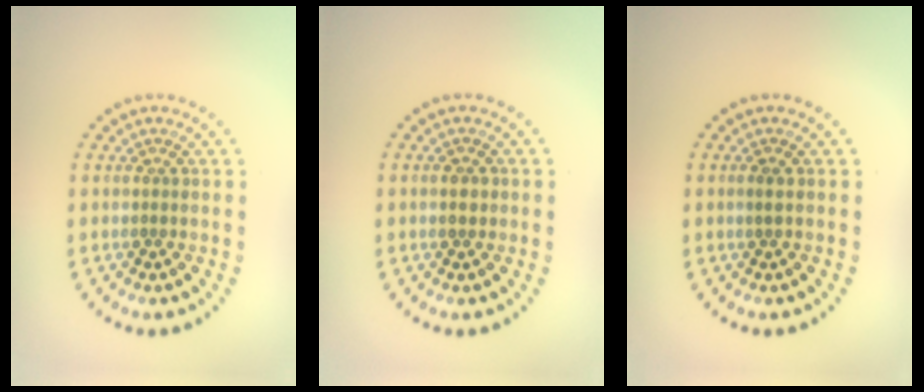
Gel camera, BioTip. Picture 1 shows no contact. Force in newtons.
{"total": 1.1, "press": 1.1, "slide": 0.1}
{"total": 0.7, "press": 0.6, "slide": 0.3}